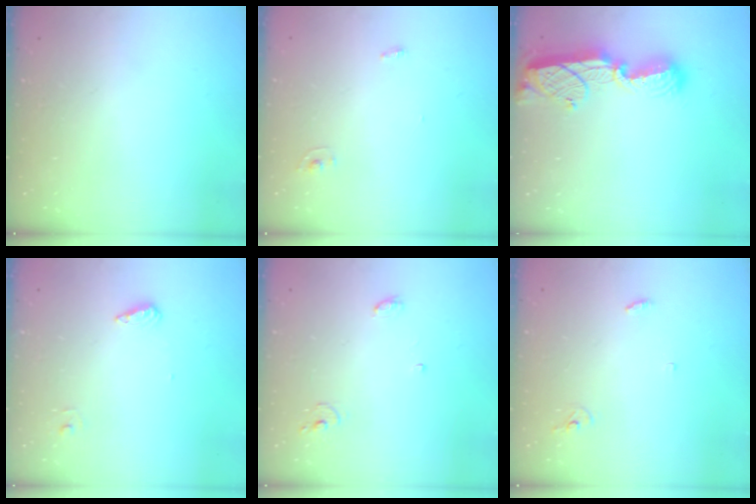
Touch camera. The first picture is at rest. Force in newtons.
{"total": 2.4, "press": 2.4, "slide": 0.2}
{"total": 12.7, "press": 12.7, "slide": 1.0}
{"total": 5.9, "press": 5.8, "slide": 1.4}
{"total": 4.2, "press": 4.2, "slide": 0.2}
{"total": 2.9, "press": 2.9, "slide": 0.2}